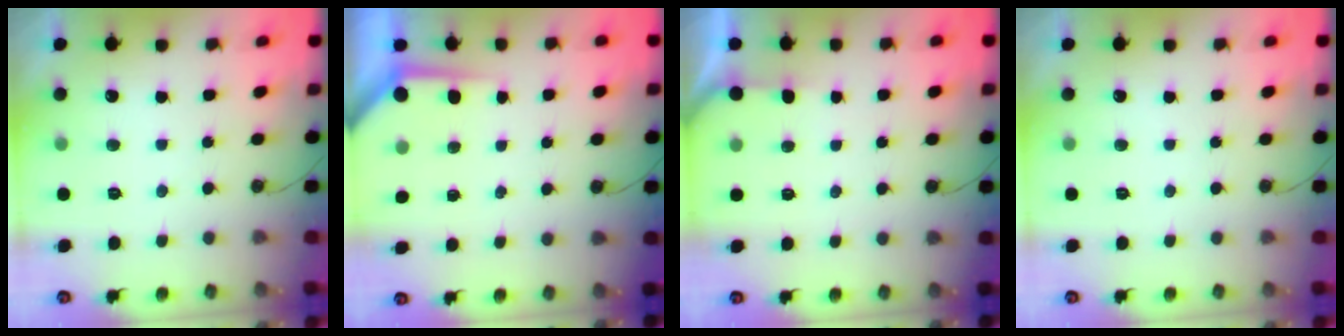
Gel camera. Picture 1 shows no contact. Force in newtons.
{"total": 3.8, "press": 3.7, "slide": 0.4}
{"total": 1.9, "press": 1.9, "slide": 0.2}
{"total": 0.0}